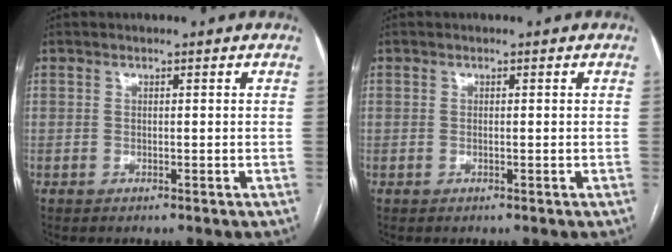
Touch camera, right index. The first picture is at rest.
{"total": 0.0}